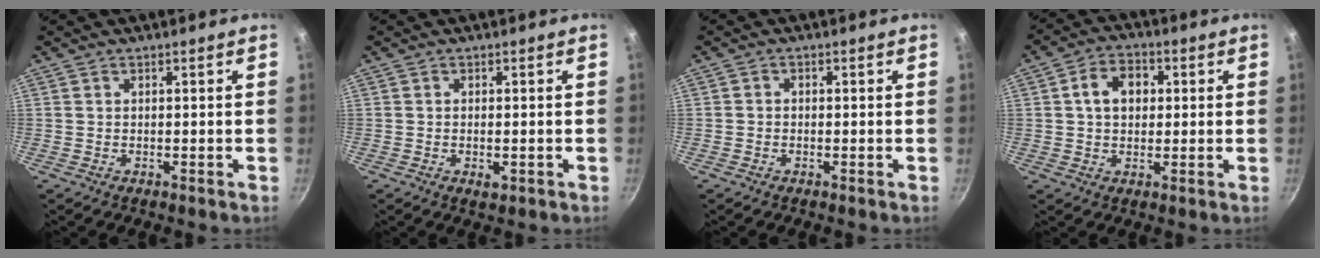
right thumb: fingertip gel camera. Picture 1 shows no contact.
{"total": 1.9, "force": [-0.6, 1.0, 1.5], "torque": [-0.028, -0.003, -0.006]}
{"total": 0.8, "force": [-0.5, 0.6, 0.4], "torque": [-0.008, 0.005, -0.011]}
{"total": 7.3, "force": [1.3, 5.5, 4.6], "torque": [-0.052, 0.012, 0.011]}